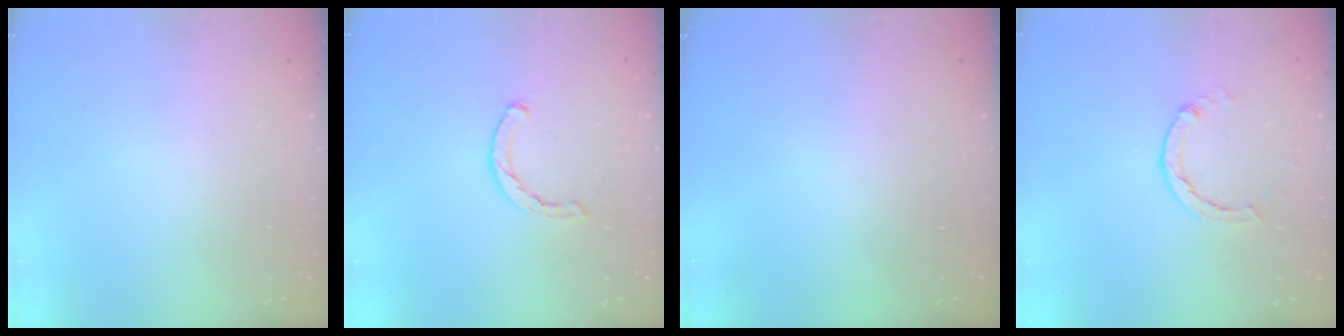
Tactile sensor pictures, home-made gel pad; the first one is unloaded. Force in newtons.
{"total": 1.4, "press": 1.3, "slide": 0.3}
{"total": 0.0}
{"total": 2.0, "press": 2.0, "slide": 0.2}